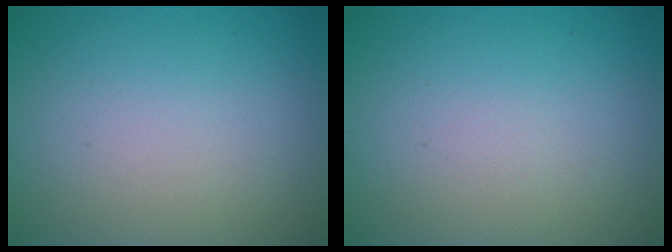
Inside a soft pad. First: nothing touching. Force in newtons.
{"total": 0.0}